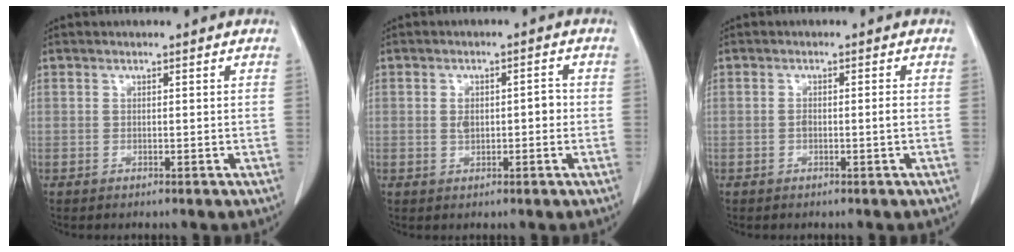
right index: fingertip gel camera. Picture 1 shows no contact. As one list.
[{"total": 3.8, "force": [-0.1, 1.9, 3.3], "torque": [-0.059, 0.012, 0.002]}, {"total": 1.5, "force": [-0.4, 0.2, 1.5], "torque": [-0.026, -0.001, -0.006]}]